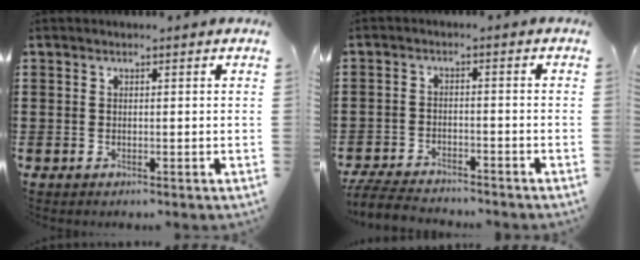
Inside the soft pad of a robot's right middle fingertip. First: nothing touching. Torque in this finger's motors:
{"motor_torque": [0.01, -0.01, 0.12, 0.02]}